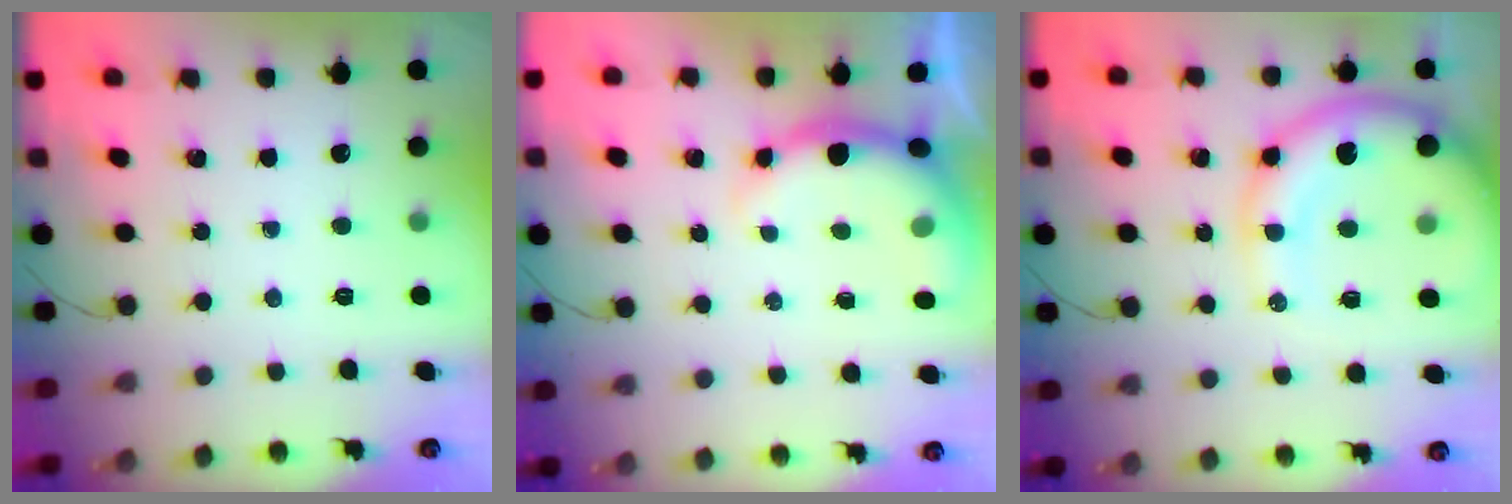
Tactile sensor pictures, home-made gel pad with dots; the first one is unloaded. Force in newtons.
{"total": 6.5, "press": 6.4, "slide": 1.2}
{"total": 13.0, "press": 12.6, "slide": 3.2}